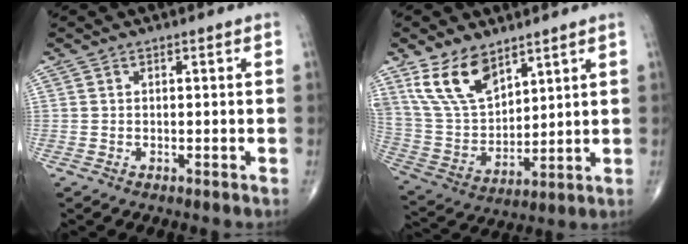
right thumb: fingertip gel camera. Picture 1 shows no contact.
{"total": 13.4, "force": [8.5, 7.0, 7.6], "torque": [-0.128, -0.037, 0.186]}